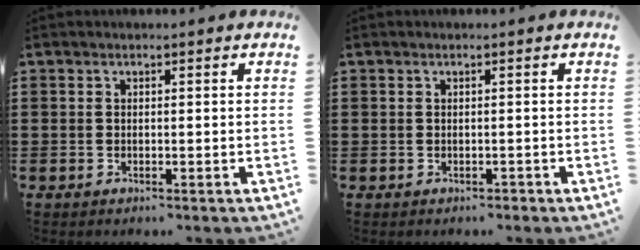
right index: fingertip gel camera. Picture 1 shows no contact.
{"total": 0.6, "force": [-0.2, 0.6, 0.0], "torque": [-0.003, 0.003, -0.006]}